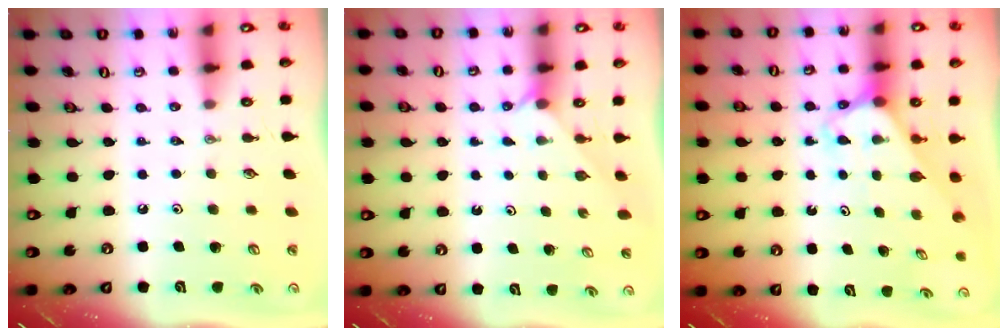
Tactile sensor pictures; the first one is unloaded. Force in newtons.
{"total": 1.8, "press": 1.8, "slide": 0.2}
{"total": 2.6, "press": 2.6, "slide": 0.2}